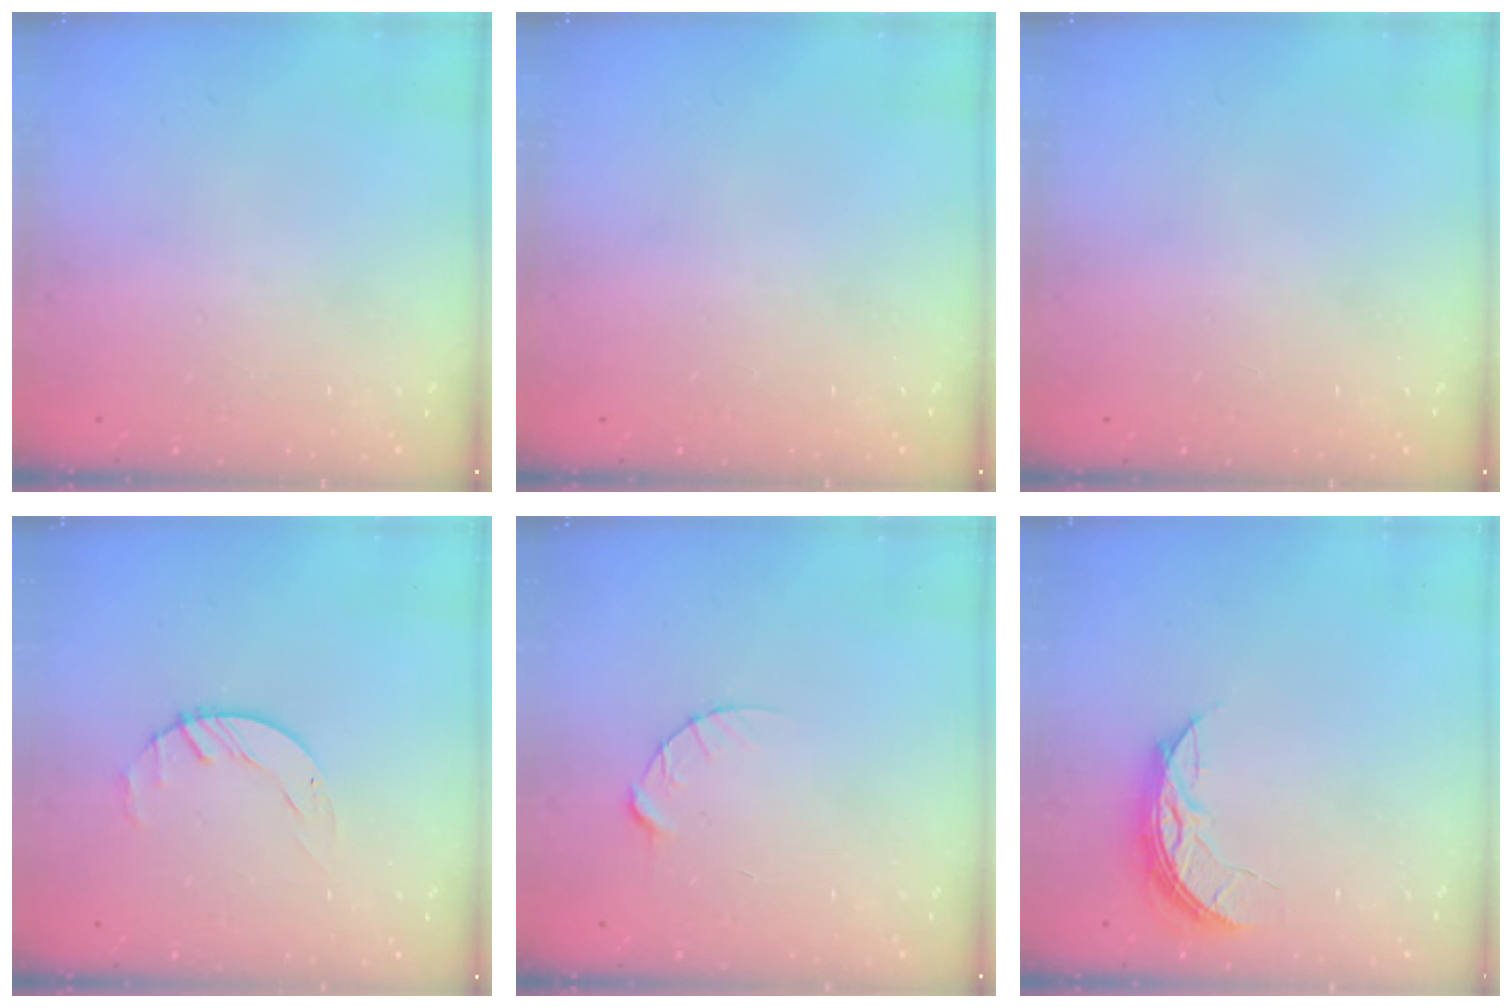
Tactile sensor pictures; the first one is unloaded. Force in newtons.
{"total": 0.0}
{"total": 0.0}
{"total": 1.7, "press": 1.7, "slide": 0.3}
{"total": 4.7, "press": 4.7, "slide": 0.6}
{"total": 6.1, "press": 6.1, "slide": 0.4}